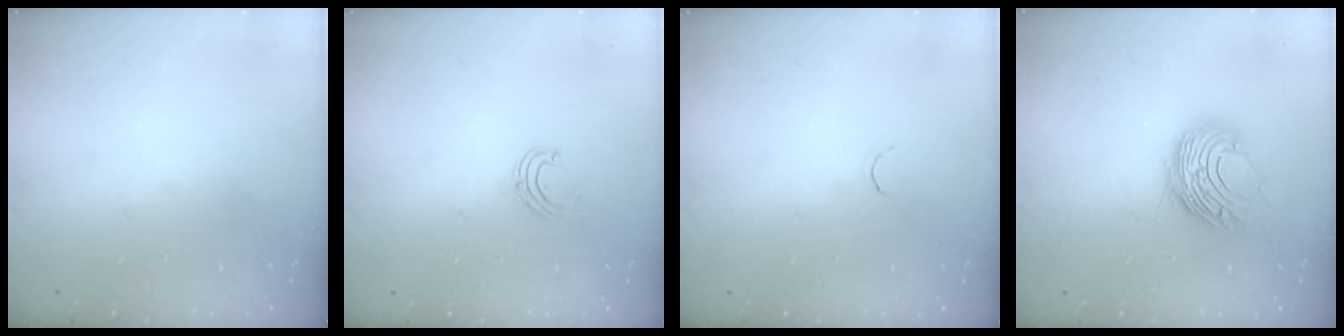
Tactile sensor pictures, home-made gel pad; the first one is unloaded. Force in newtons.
{"total": 4.7, "press": 4.7, "slide": 0.4}
{"total": 1.8, "press": 1.7, "slide": 0.4}
{"total": 10.9, "press": 10.9, "slide": 0.6}